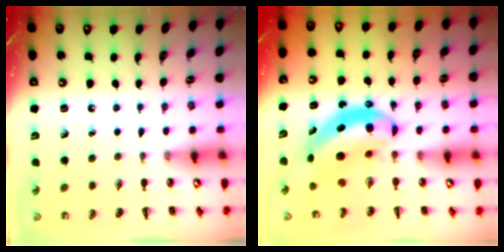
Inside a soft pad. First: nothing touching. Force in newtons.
{"total": 7.2, "press": 7.1, "slide": 1.1}